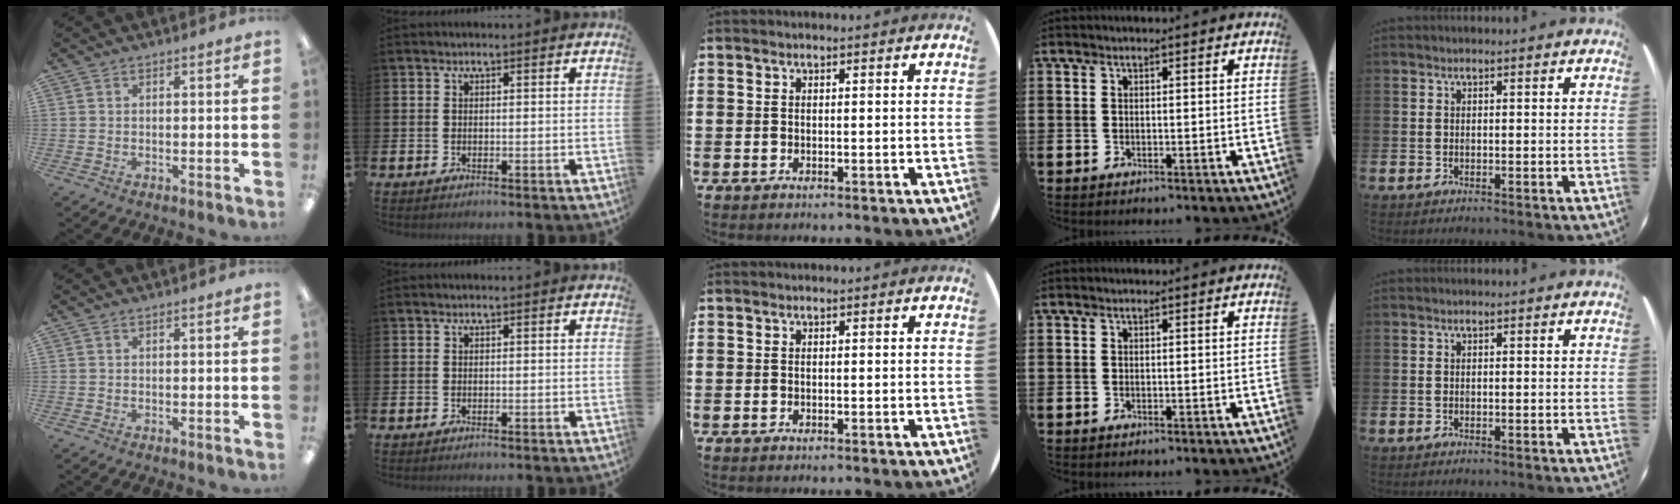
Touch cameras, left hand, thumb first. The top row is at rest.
{}